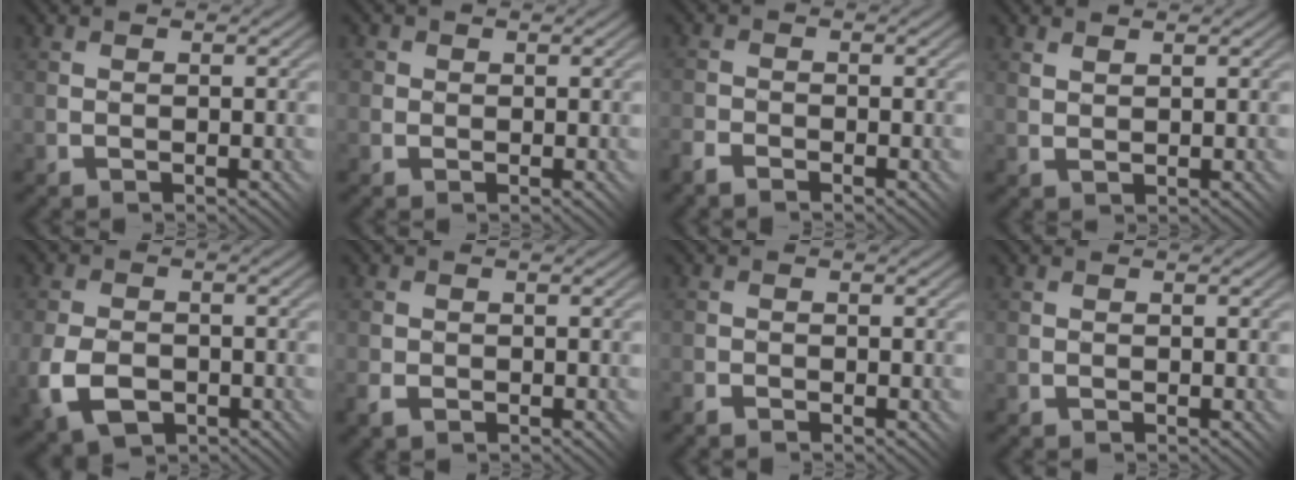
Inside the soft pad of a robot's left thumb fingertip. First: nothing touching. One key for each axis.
{"total": 2.6, "fx": 0.8, "fy": 2.5, "fz": 0.4, "tx": -0.006, "ty": 0.009, "tz": 0.002}
{"total": 2.6, "fx": -2.1, "fy": 1.1, "fz": 1.0, "tx": -0.028, "ty": 0.000, "tz": -0.049}
{"total": 1.3, "fx": 1.2, "fy": 0.0, "fz": 0.5, "tx": -0.014, "ty": 0.001, "tz": 0.026}
{"total": 7.2, "fx": -2.7, "fy": 4.8, "fz": 4.6, "tx": -0.117, "ty": -0.022, "tz": -0.050}
{"total": 2.0, "fx": -0.8, "fy": 1.6, "fz": 0.8, "tx": -0.025, "ty": -0.004, "tz": -0.022}
{"total": 1.1, "fx": -1.0, "fy": 0.4, "fz": 0.1, "tx": -0.005, "ty": 0.000, "tz": -0.026}
{"total": 0.0}